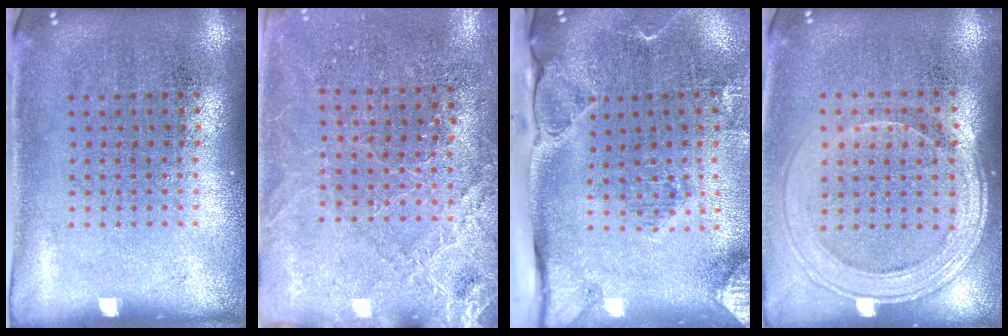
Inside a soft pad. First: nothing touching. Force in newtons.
{"total": 2.7, "press": 2.7, "slide": 0.3}
{"total": 3.0, "press": 2.3, "slide": 1.9}
{"total": 1.6, "press": 1.4, "slide": 0.7}